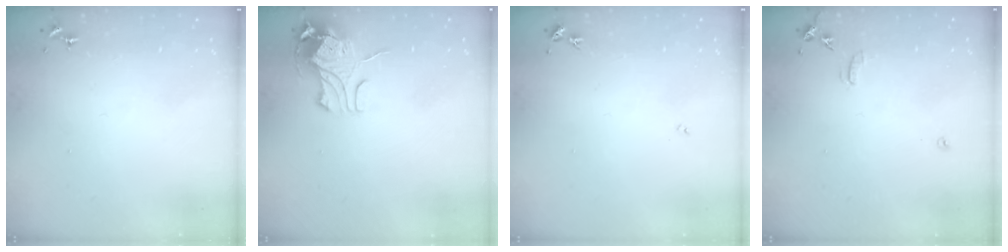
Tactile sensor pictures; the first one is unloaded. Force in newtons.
{"total": 10.8, "press": 10.8, "slide": 1.2}
{"total": 3.0, "press": 3.0, "slide": 0.4}
{"total": 7.0, "press": 7.0, "slide": 0.6}